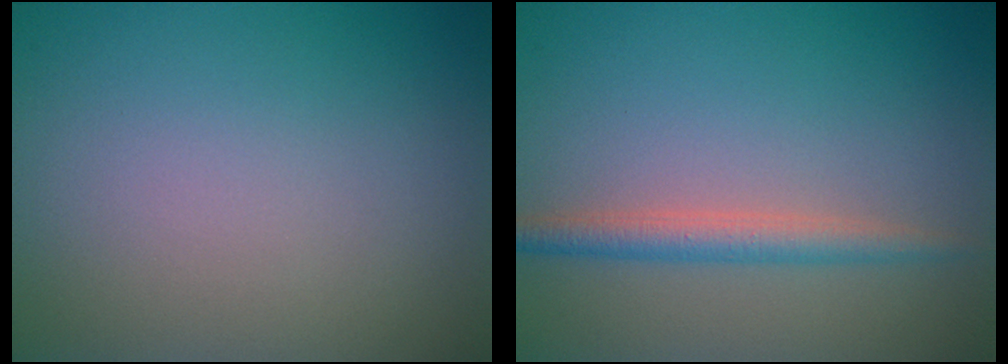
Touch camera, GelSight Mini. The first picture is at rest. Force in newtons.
{"total": 2.5, "press": 2.5, "slide": 0.1}